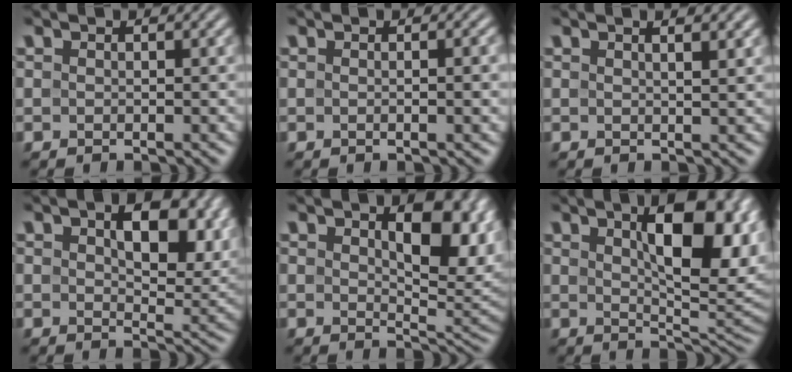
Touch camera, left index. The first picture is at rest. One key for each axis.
{"total": 2.6, "fx": 0.1, "fy": 0.8, "fz": 2.5, "tx": -0.022, "ty": 0.005, "tz": -0.005}
{"total": 2.4, "fx": 1.4, "fy": 0.8, "fz": 1.8, "tx": -0.013, "ty": 0.010, "tz": 0.003}
{"total": 8.8, "fx": 3.0, "fy": 4.5, "fz": 6.9, "tx": -0.099, "ty": -0.004, "tz": 0.052}
{"total": 8.5, "fx": 2.3, "fy": 3.8, "fz": 7.2, "tx": -0.104, "ty": -0.003, "tz": 0.042}
{"total": 11.1, "fx": 3.3, "fy": 4.2, "fz": 9.7, "tx": -0.136, "ty": 0.004, "tz": 0.054}